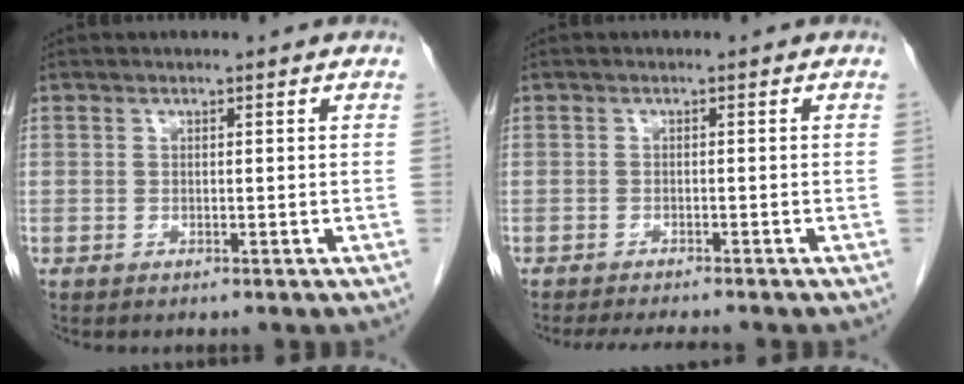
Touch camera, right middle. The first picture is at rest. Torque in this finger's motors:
{"motor_torque": [0.04, -0.02, 0.00, 0.00]}